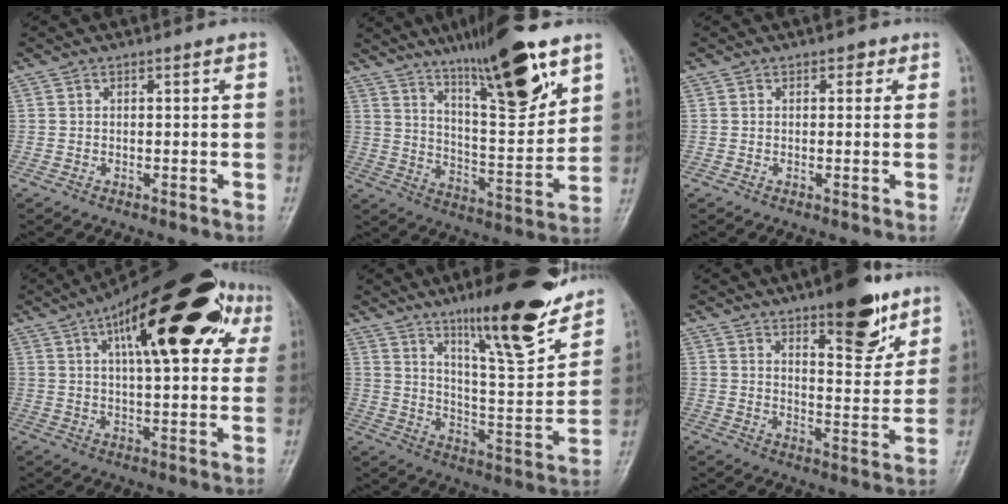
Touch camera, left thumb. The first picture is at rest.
{"total": 18.4, "force": [11.6, 3.4, 13.9], "torque": [-0.198, -0.064, 0.197]}
{"total": 1.2, "force": [0.5, 0.9, 0.6], "torque": [0.007, 0.001, 0.001]}
{"total": 24.8, "force": [10.2, 9.5, 20.5], "torque": [-0.277, 0.015, 0.145]}
{"total": 20.2, "force": [13.9, 4.1, 14.1], "torque": [-0.176, -0.080, 0.223]}
{"total": 13.5, "force": [8.6, 4.5, 9.3], "torque": [-0.095, -0.054, 0.125]}